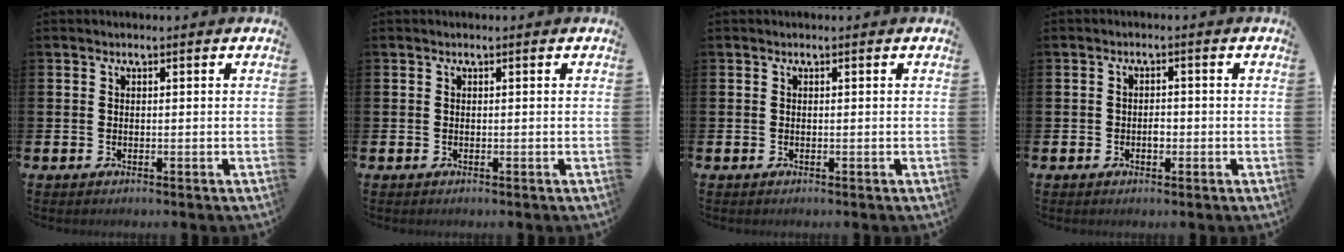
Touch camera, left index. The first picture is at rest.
{"total": 0.0}
{"total": 0.0}
{"total": 1.5, "force": [-0.4, 1.0, 1.0], "torque": [-0.004, -0.003, -0.012]}